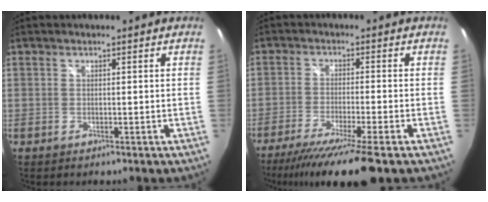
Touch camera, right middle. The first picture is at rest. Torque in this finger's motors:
{"motor_torque": [1.20, -0.93, 0.23, 0.10]}